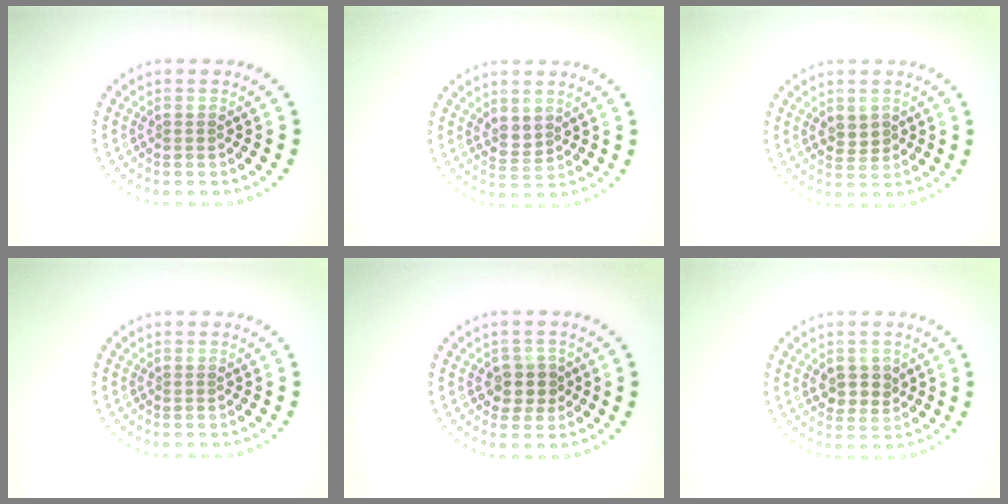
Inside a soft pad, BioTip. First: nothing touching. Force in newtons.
{"total": 1.7, "press": 1.5, "slide": 0.8}
{"total": 1.3, "press": 1.2, "slide": 0.6}
{"total": 0.0}
{"total": 2.5, "press": 2.2, "slide": 1.0}
{"total": 2.4, "press": 2.3, "slide": 0.7}